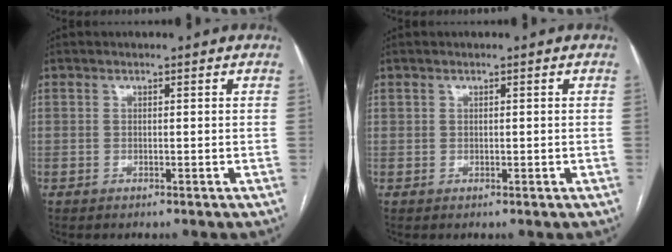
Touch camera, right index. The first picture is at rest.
{"total": 0.7, "force": [0.3, 0.5, 0.4], "torque": [-0.009, 0.003, 0.009]}